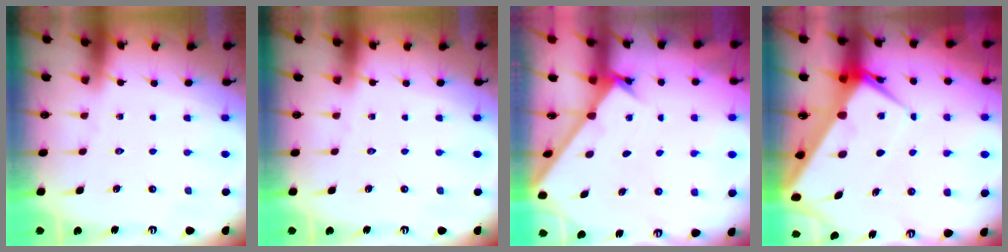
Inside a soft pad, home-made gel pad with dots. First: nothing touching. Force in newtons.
{"total": 0.0}
{"total": 1.7, "press": 1.7, "slide": 0.2}
{"total": 8.6, "press": 8.5, "slide": 0.9}